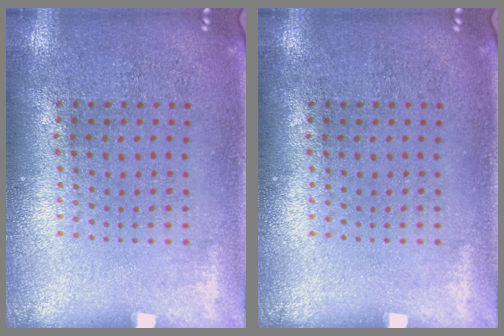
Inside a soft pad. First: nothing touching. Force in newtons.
{"total": 0.0}